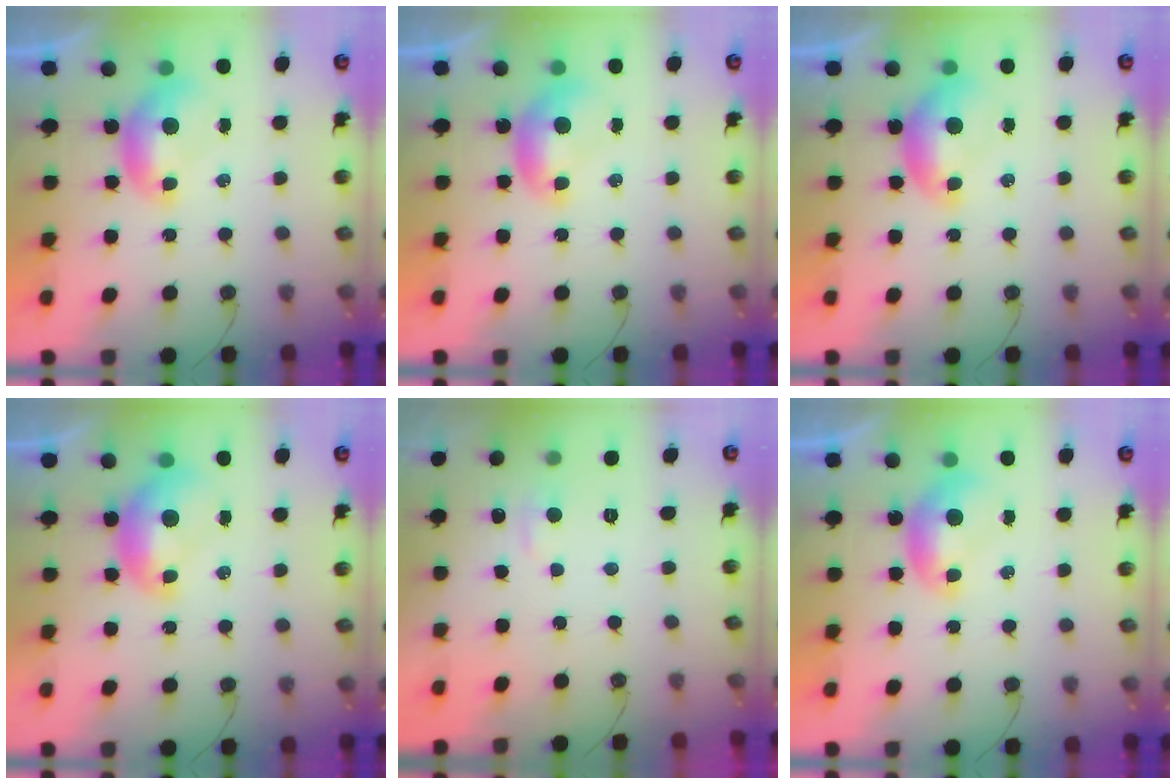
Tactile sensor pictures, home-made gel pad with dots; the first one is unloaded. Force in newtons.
{"total": 0.0}
{"total": 0.6, "press": 0.5, "slide": 0.3}
{"total": 1.8, "press": 1.8, "slide": 0.2}
{"total": 1.1, "press": 0.9, "slide": 0.6}
{"total": 0.0}